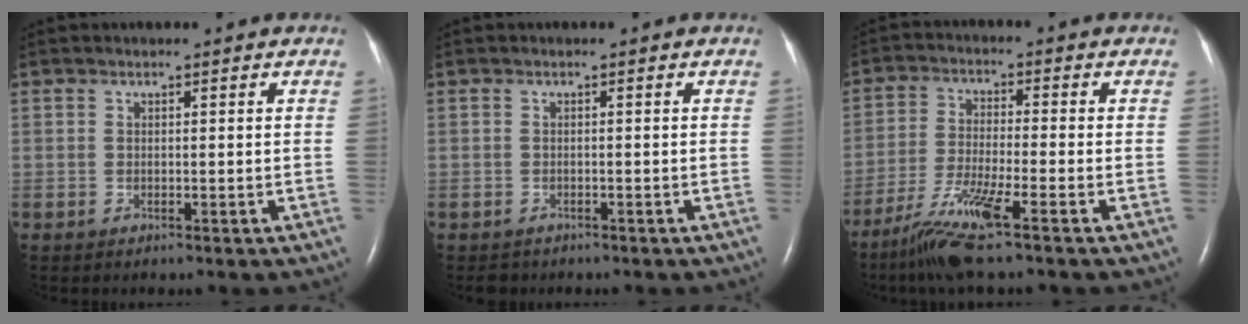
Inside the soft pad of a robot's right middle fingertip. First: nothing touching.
{"total": 1.2, "force": [-0.9, 0.7, -0.1], "torque": [-0.005, 0.000, -0.014]}
{"total": 9.4, "force": [-6.0, 0.0, 7.2], "torque": [-0.152, -0.029, -0.115]}